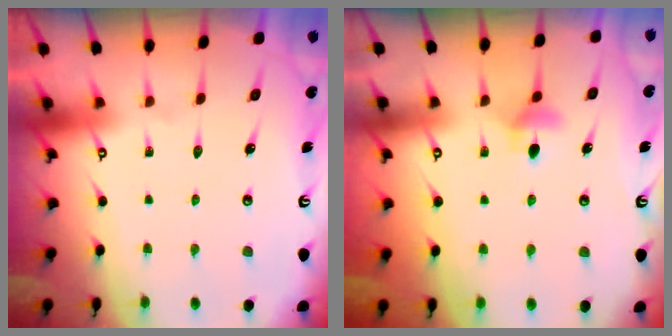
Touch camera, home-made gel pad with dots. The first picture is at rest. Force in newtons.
{"total": 5.2, "press": 5.1, "slide": 0.8}